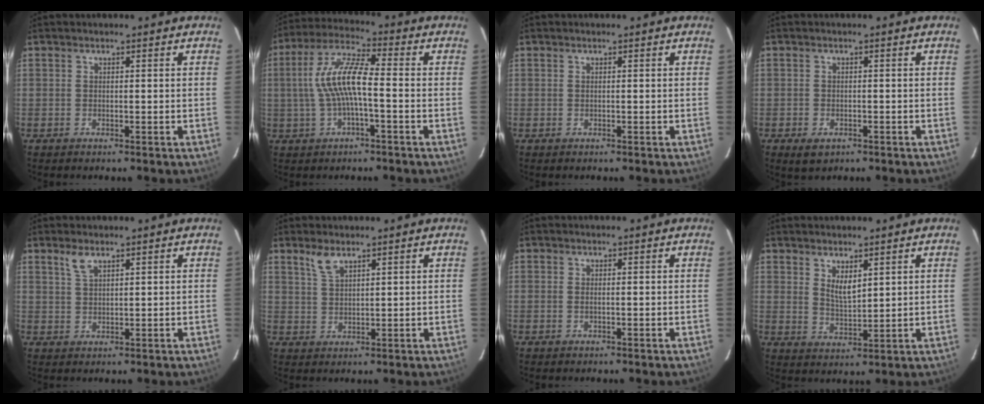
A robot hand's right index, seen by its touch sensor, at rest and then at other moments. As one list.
[{"total": 10.2, "force": [-0.9, 2.3, 9.8], "torque": [-0.203, 0.015, -0.015]}, {"total": 0.0}, {"total": 3.2, "force": [-1.7, 2.1, 1.7], "torque": [-0.036, -0.005, -0.023]}, {"total": 2.8, "force": [2.0, 1.0, 1.8], "torque": [-0.035, 0.003, 0.041]}, {"total": 3.5, "force": [2.6, 1.2, 2.1], "torque": [-0.042, 0.002, 0.054]}, {"total": 0.5, "force": [0.0, 0.0, 0.5], "torque": [-0.013, 0.000, -0.002]}, {"total": 4.3, "force": [2.4, 1.7, 3.1], "torque": [-0.053, -0.007, 0.045]}]